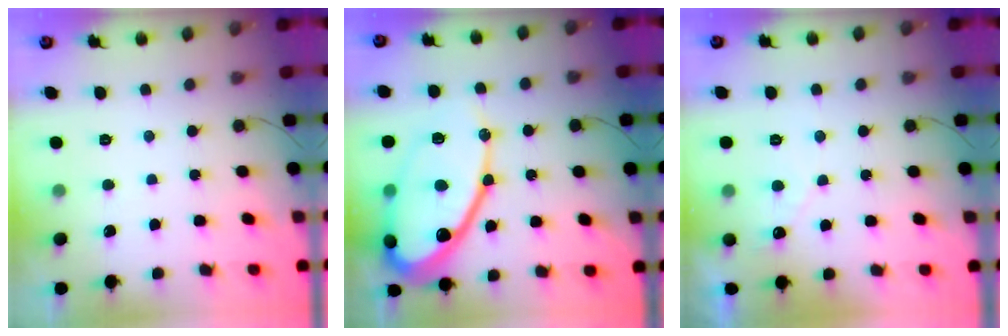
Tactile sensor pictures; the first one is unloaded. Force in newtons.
{"total": 22.9, "press": 22.8, "slide": 2.2}
{"total": 3.7, "press": 3.7, "slide": 0.1}